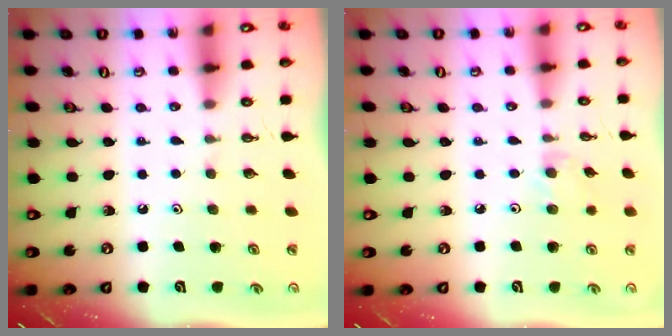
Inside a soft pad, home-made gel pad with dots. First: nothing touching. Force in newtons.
{"total": 2.3, "press": 2.3, "slide": 0.4}